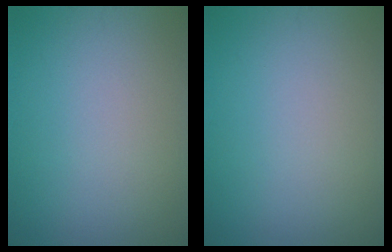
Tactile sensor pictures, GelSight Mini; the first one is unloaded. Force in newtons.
{"total": 0.0}